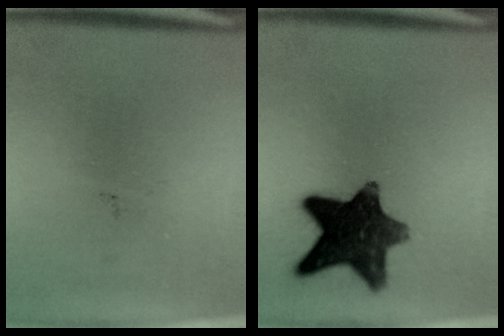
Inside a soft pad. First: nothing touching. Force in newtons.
{"total": 12.6}